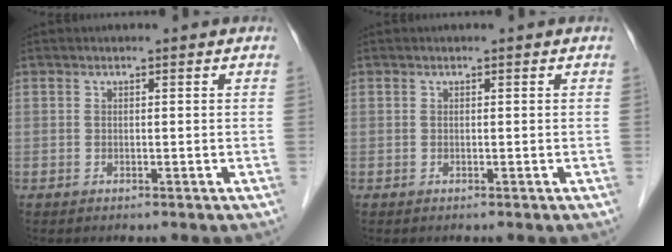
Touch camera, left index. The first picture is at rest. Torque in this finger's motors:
{"motor_torque": [0.00, 0.00, 0.00, 0.00]}